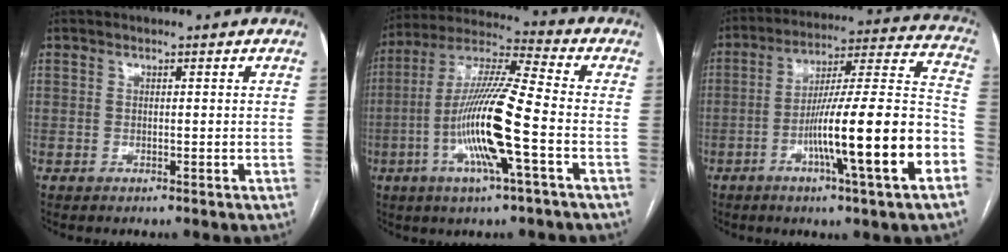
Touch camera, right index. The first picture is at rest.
{"total": 15.0, "force": [-4.1, 0.4, 14.4], "torque": [-0.288, -0.003, -0.083]}
{"total": 20.1, "force": [-7.2, 0.0, 18.8], "torque": [-0.260, 0.003, -0.115]}